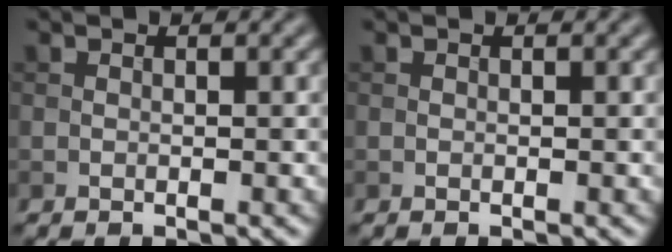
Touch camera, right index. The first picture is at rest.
{"total": 0.0}